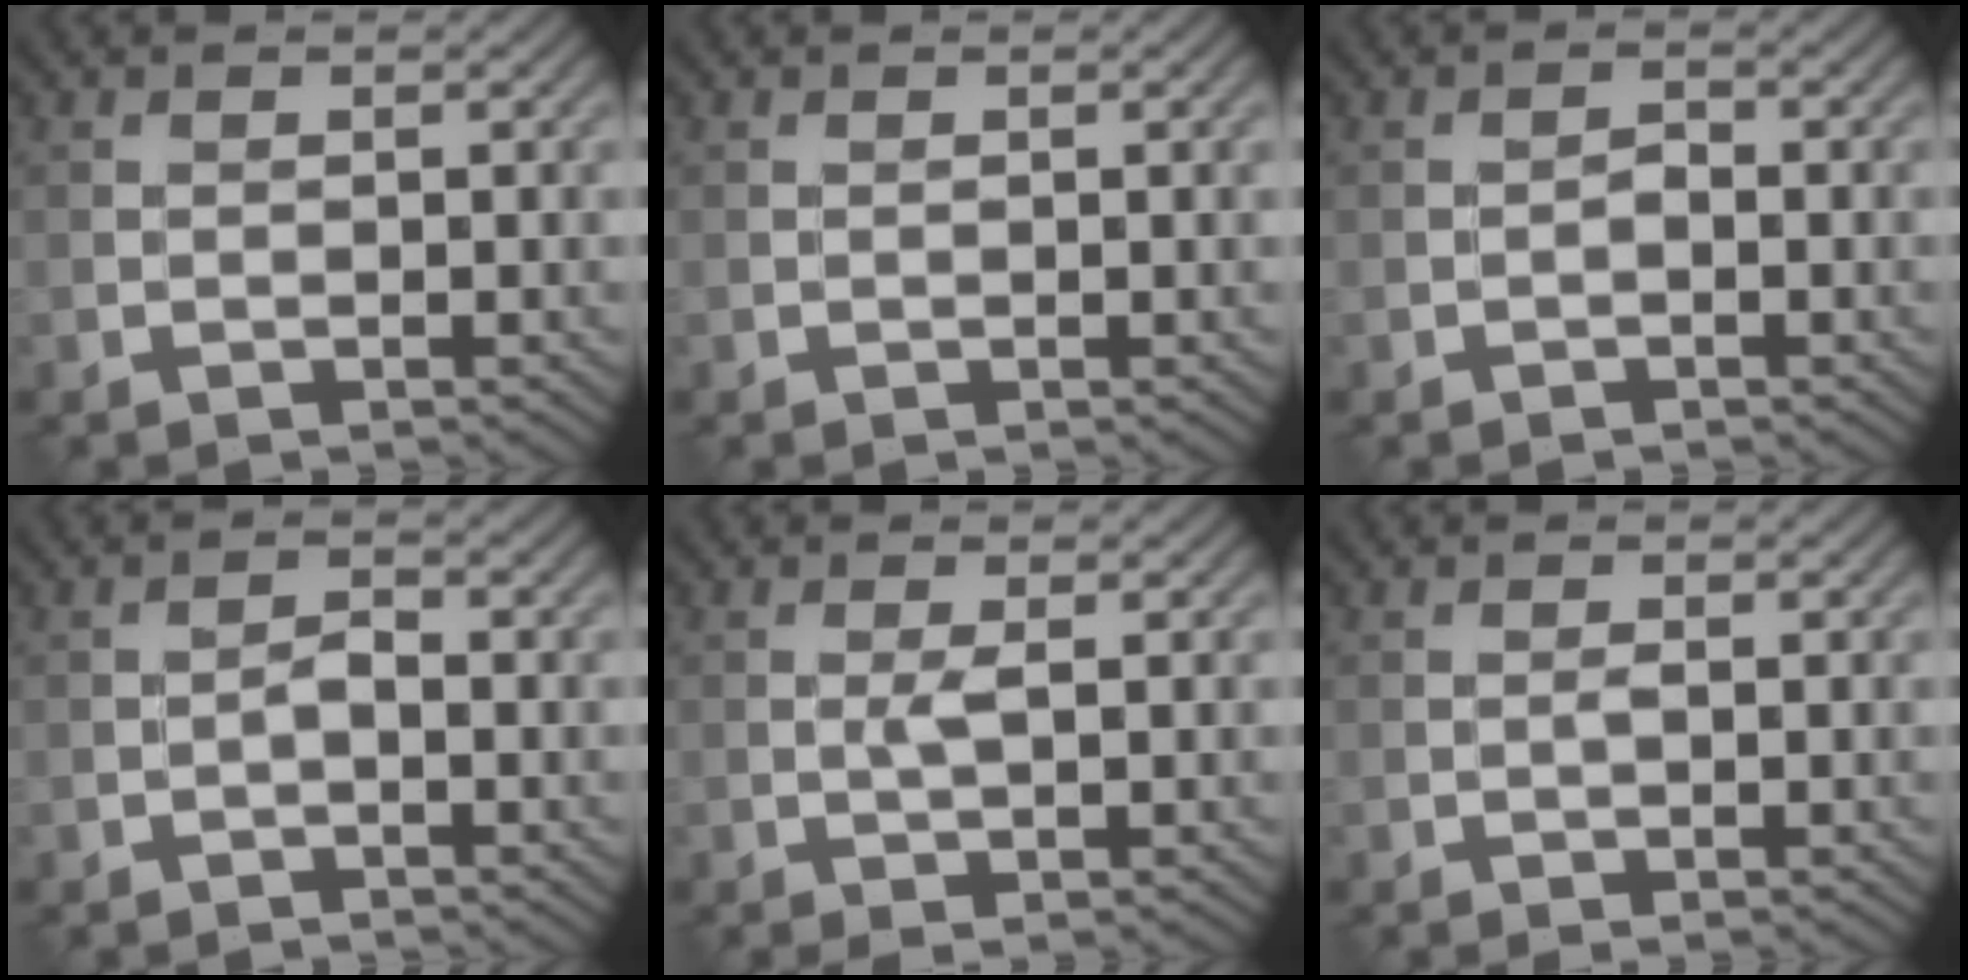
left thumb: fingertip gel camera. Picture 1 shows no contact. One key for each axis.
{"total": 0.5, "fx": 0.0, "fy": 0.1, "fz": 0.5, "tx": -0.009, "ty": -0.002, "tz": 0.001}
{"total": 0.7, "fx": -0.4, "fy": 0.4, "fz": 0.4, "tx": -0.005, "ty": 0.002, "tz": -0.011}
{"total": 1.1, "fx": -0.6, "fy": 0.5, "fz": 0.8, "tx": -0.014, "ty": 0.004, "tz": -0.016}
{"total": 1.9, "fx": -0.1, "fy": 0.3, "fz": 1.9, "tx": -0.037, "ty": -0.001, "tz": -0.002}
{"total": 0.9, "fx": -0.2, "fy": 0.3, "fz": 0.9, "tx": -0.016, "ty": 0.001, "tz": -0.004}